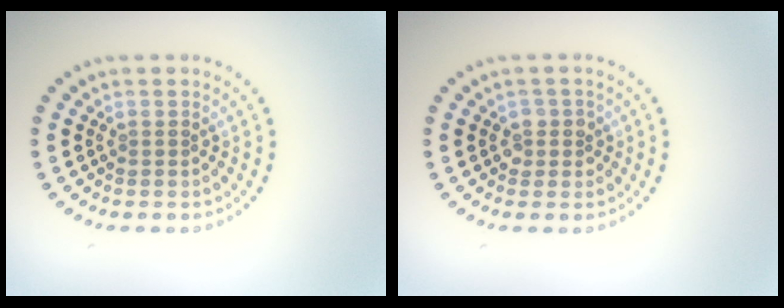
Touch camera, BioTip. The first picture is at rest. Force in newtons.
{"total": 1.4, "press": 1.3, "slide": 0.5}